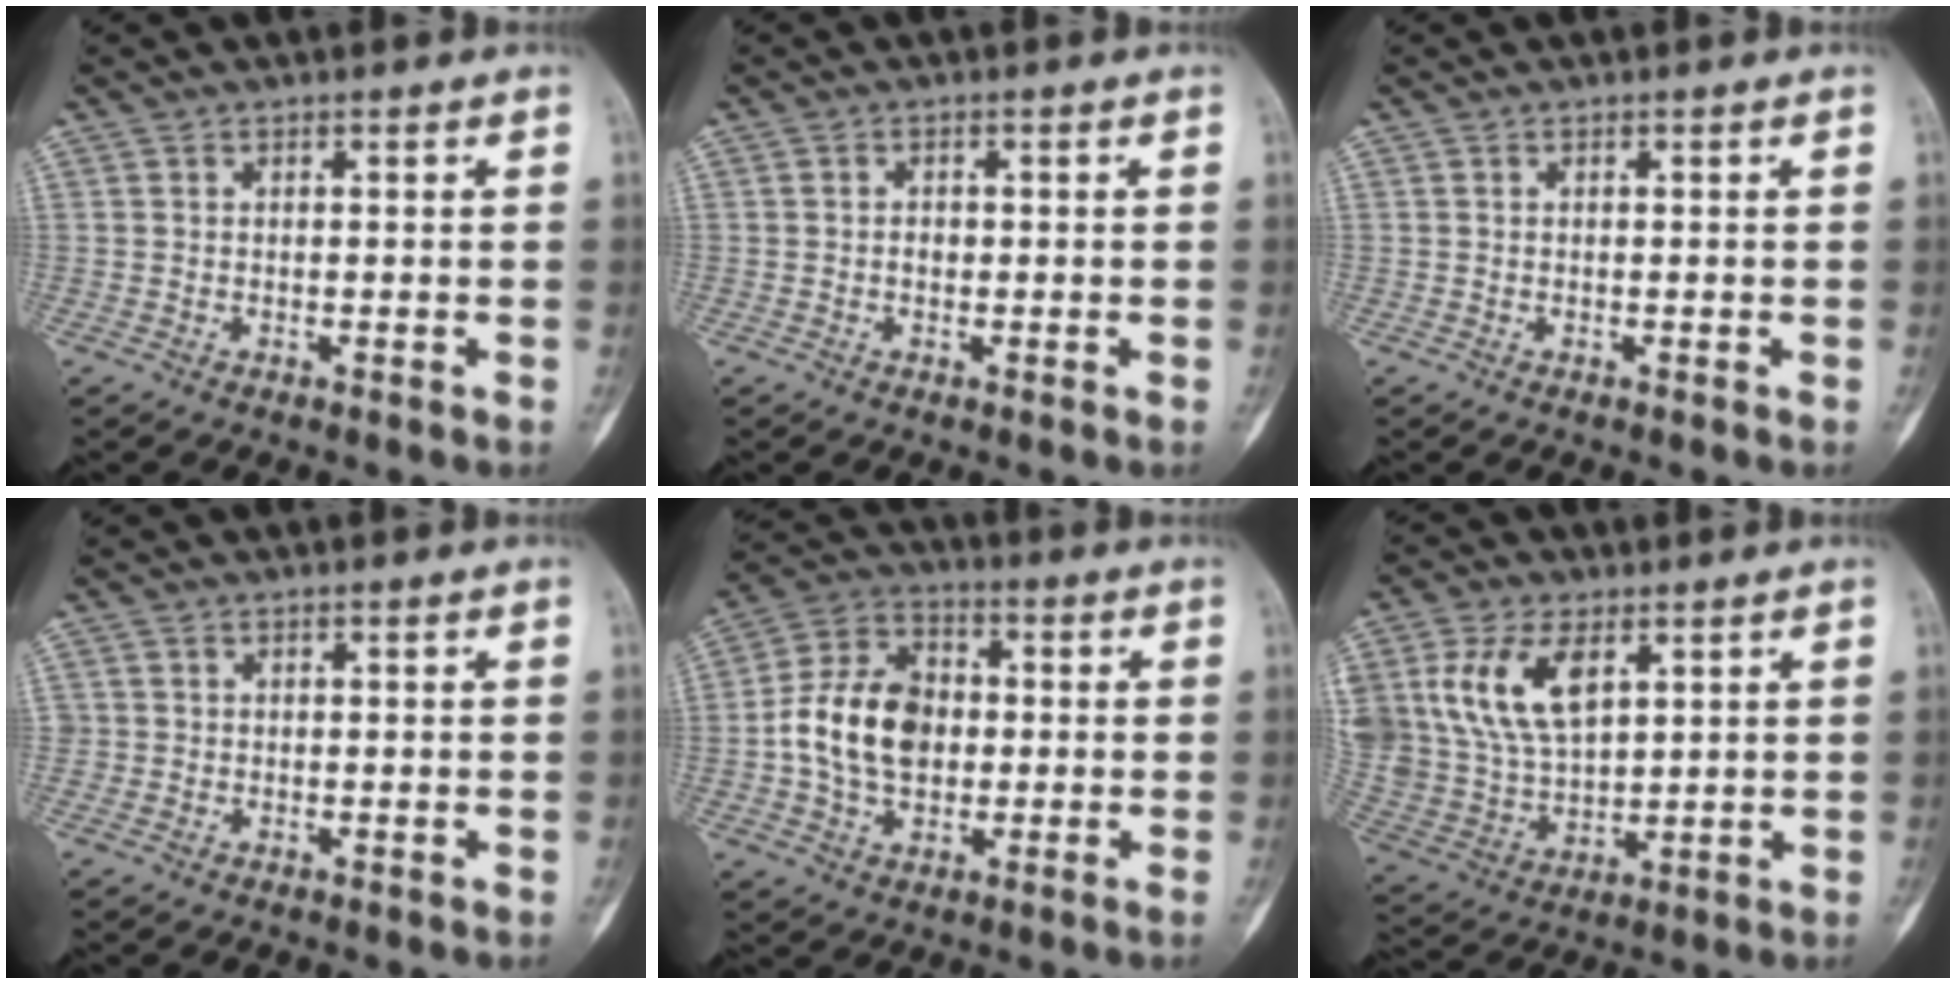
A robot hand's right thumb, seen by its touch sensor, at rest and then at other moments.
{"total": 1.2, "force": [-0.2, 0.9, 0.7], "torque": [-0.004, 0.004, -0.006]}
{"total": 0.0}
{"total": 0.8, "force": [-0.1, 0.7, 0.0], "torque": [0.005, 0.006, -0.004]}
{"total": 13.4, "force": [-0.7, 9.3, 9.6], "torque": [-0.165, 0.027, -0.018]}
{"total": 14.6, "force": [5.6, 8.6, 10.4], "torque": [-0.199, -0.011, 0.125]}